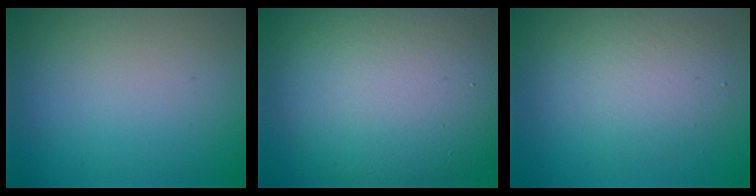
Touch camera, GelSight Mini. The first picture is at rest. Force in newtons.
{"total": 14.5, "press": 14.5, "slide": 1.0}
{"total": 3.9, "press": 3.9, "slide": 0.4}